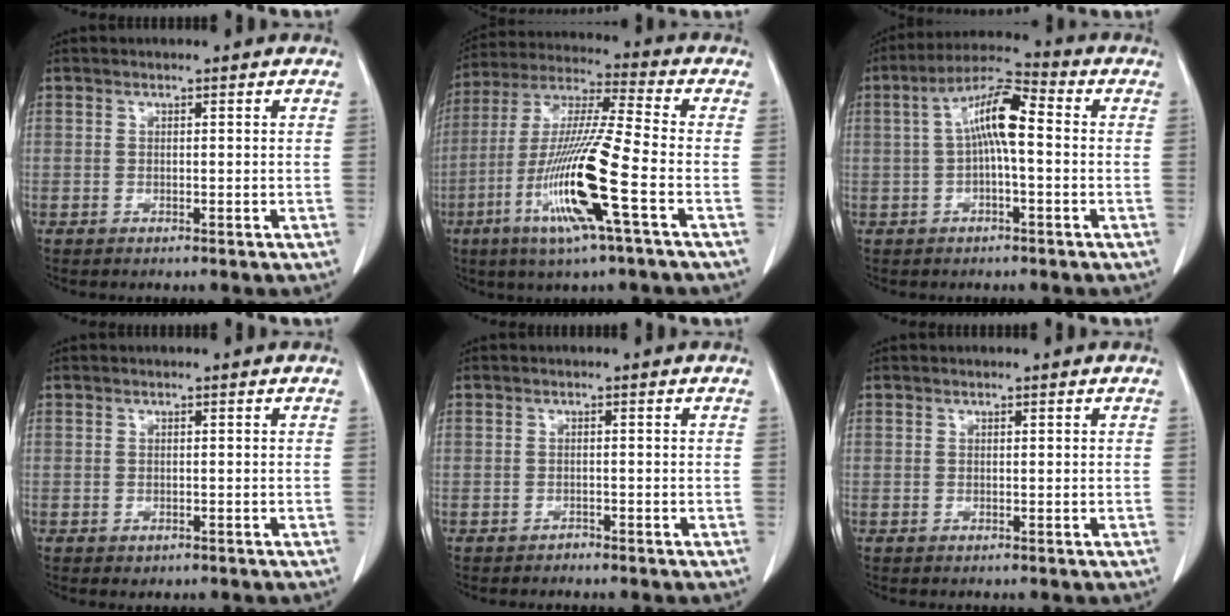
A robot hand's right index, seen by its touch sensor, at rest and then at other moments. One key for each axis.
{"total": 16.2, "fx": -5.7, "fy": -0.3, "fz": 15.1, "tx": -0.310, "ty": -0.018, "tz": -0.114}
{"total": 8.5, "fx": 0.5, "fy": 1.8, "fz": 8.2, "tx": -0.156, "ty": 0.029, "tz": 0.005}
{"total": 0.7, "fx": -0.4, "fy": 0.5, "fz": 0.3, "tx": -0.005, "ty": 0.001, "tz": -0.001}
{"total": 0.7, "fx": -0.7, "fy": 0.2, "fz": 0.0, "tx": -0.002, "ty": 0.000, "tz": -0.013}
{"total": 0.0}